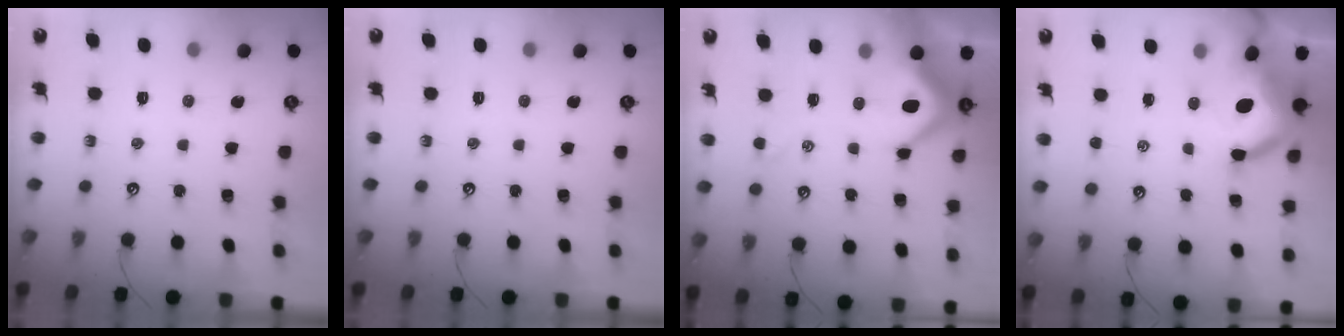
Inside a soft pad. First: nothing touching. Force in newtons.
{"total": 0.0}
{"total": 8.9, "press": 8.7, "slide": 1.5}
{"total": 11.8, "press": 11.7, "slide": 1.4}